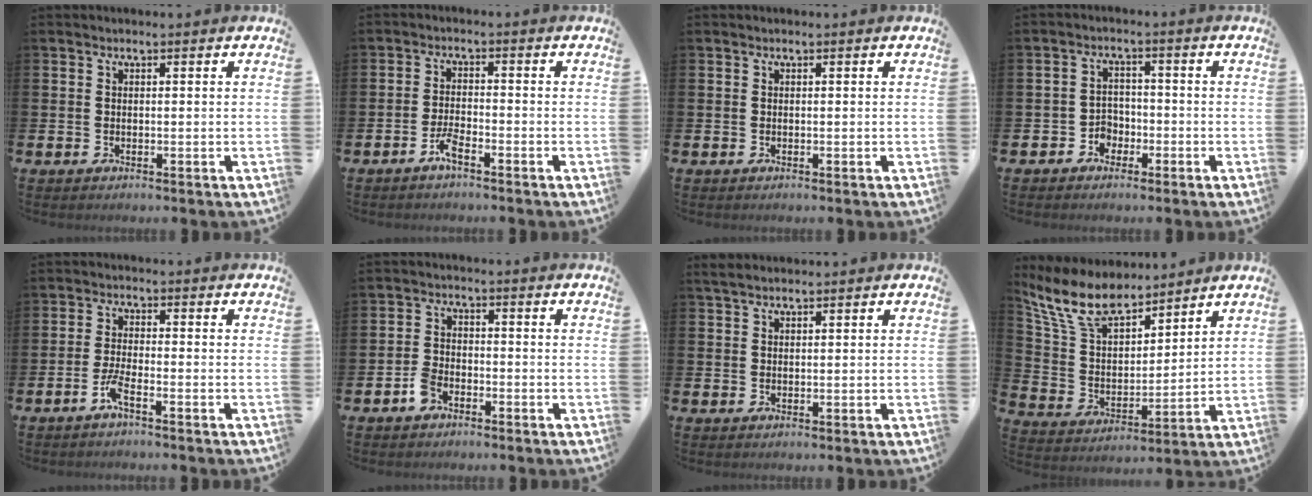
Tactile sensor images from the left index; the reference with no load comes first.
{"total": 2.7, "force": [-1.9, 0.5, 1.8], "torque": [-0.038, 0.007, -0.033]}
{"total": 0.0}
{"total": 2.8, "force": [-1.8, 2.1, 0.5], "torque": [-0.024, 0.005, -0.040]}
{"total": 2.5, "force": [-1.6, 0.1, 1.9], "torque": [-0.048, 0.001, -0.030]}
{"total": 2.8, "force": [-2.1, 1.4, 1.2], "torque": [-0.029, 0.010, -0.040]}
{"total": 1.7, "force": [1.5, 0.4, 0.7], "torque": [-0.014, 0.004, 0.028]}
{"total": 10.5, "force": [9.0, 3.7, 4.0], "torque": [-0.123, -0.040, 0.168]}